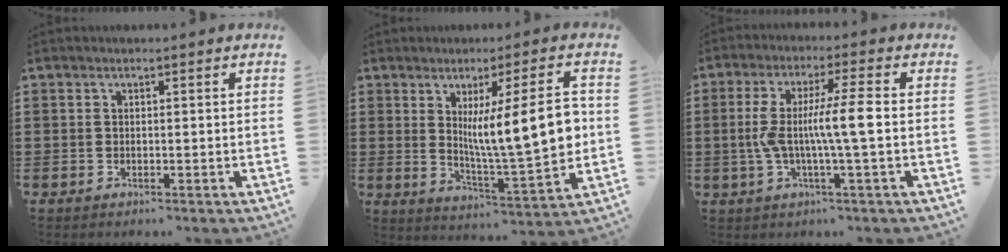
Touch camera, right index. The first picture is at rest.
{"total": 13.0, "force": [2.0, 2.6, 12.6], "torque": [-0.192, -0.009, 0.030]}
{"total": 8.4, "force": [-0.6, 0.3, 8.3], "torque": [-0.156, -0.003, -0.019]}